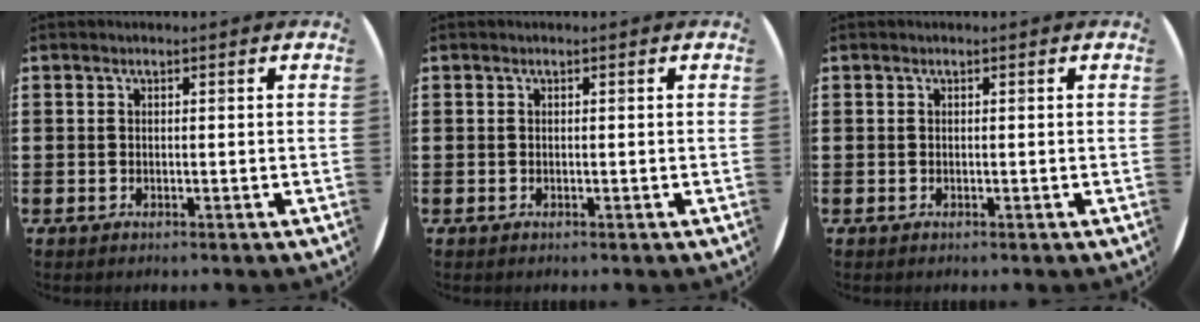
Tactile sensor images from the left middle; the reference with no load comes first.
{"total": 0.0}
{"total": 0.0}